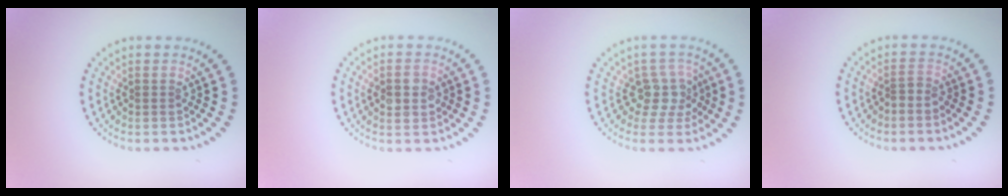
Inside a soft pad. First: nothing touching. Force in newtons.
{"total": 2.8, "press": 2.8, "slide": 0.2}
{"total": 2.9, "press": 2.4, "slide": 1.7}
{"total": 1.0, "press": 0.7, "slide": 0.7}